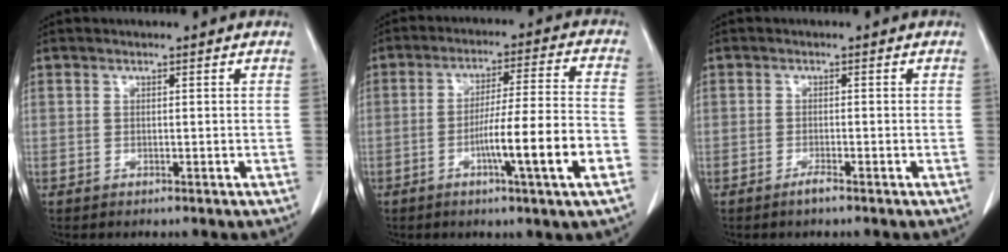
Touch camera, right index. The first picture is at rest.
{"total": 12.3, "force": [-4.3, -0.6, 11.5], "torque": [-0.186, 0.000, -0.070]}
{"total": 1.2, "force": [-1.0, 0.1, 0.6], "torque": [-0.013, 0.000, -0.018]}